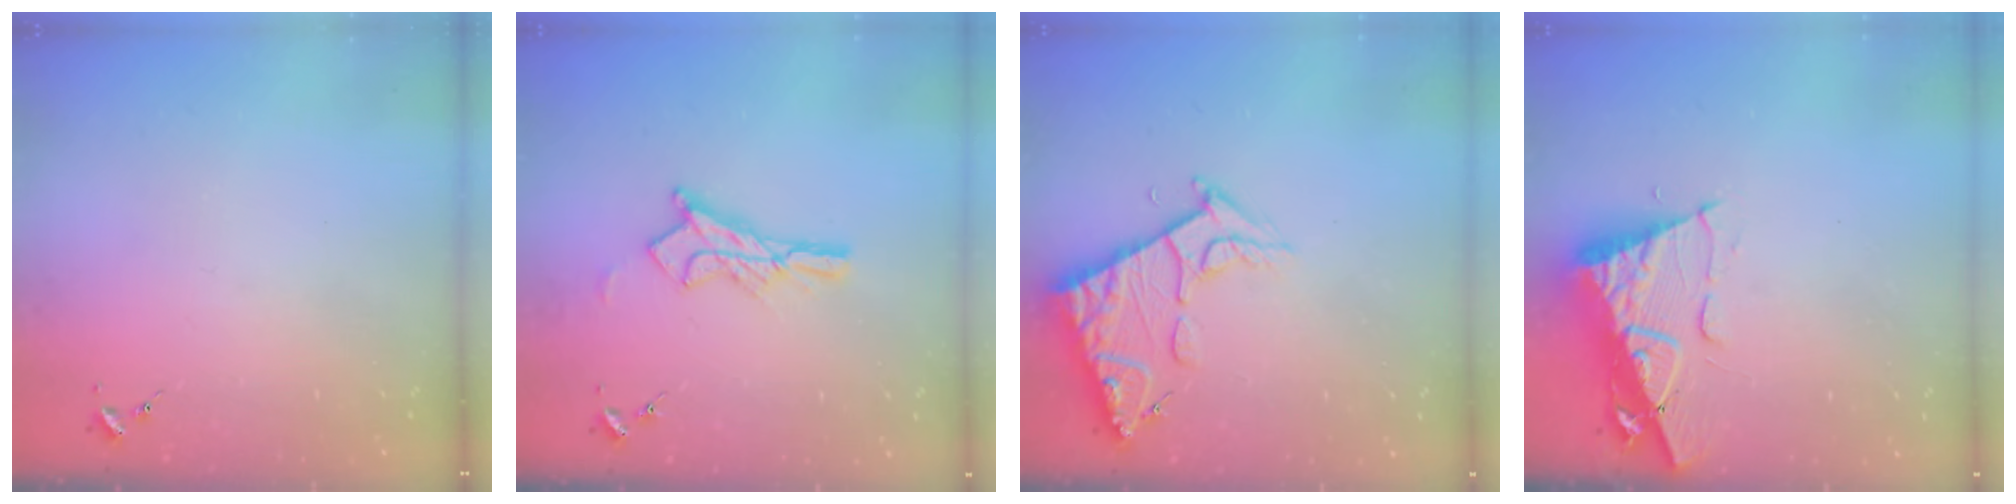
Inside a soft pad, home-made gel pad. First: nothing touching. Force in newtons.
{"total": 11.3, "press": 11.3, "slide": 0.8}
{"total": 12.5, "press": 12.5, "slide": 1.3}
{"total": 12.0, "press": 11.9, "slide": 1.3}